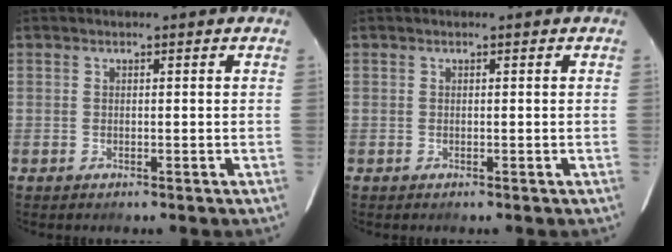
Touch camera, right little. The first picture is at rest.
{"total": 0.0}